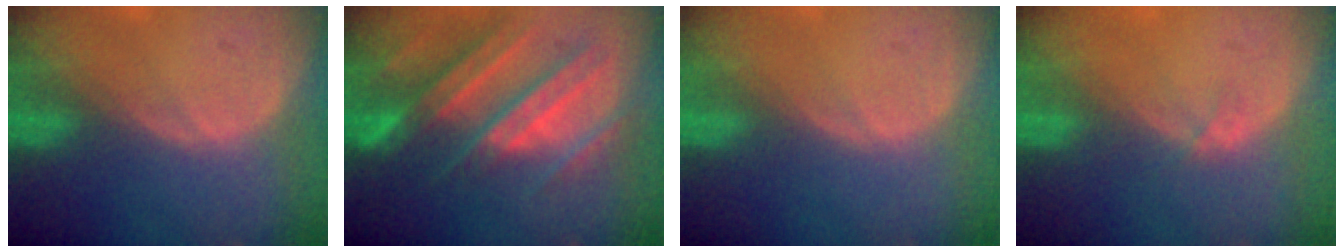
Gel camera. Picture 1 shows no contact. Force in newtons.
{"total": 11.1, "press": 9.8, "slide": 5.2}
{"total": 0.0}
{"total": 1.2, "press": 0.9, "slide": 0.7}